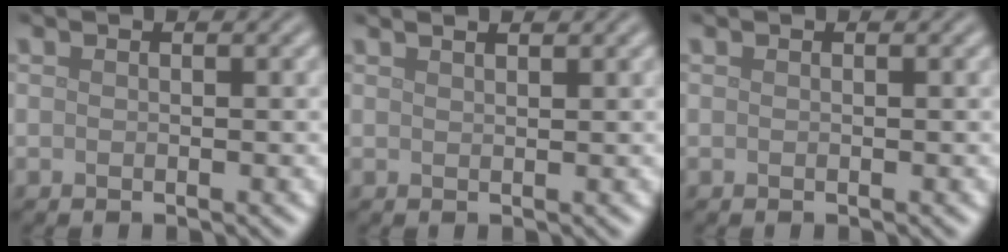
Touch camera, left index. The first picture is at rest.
{"total": 2.0, "force": [1.5, 0.7, 1.1], "torque": [-0.002, 0.003, 0.000]}
{"total": 0.0}